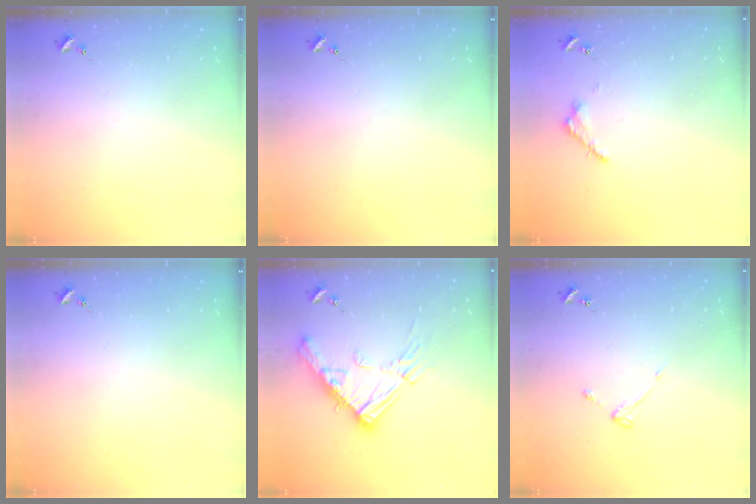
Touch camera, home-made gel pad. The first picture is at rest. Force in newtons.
{"total": 0.0}
{"total": 3.2, "press": 3.2, "slide": 0.4}
{"total": 0.0}
{"total": 16.4, "press": 16.4, "slide": 1.8}
{"total": 3.0, "press": 3.0, "slide": 0.4}